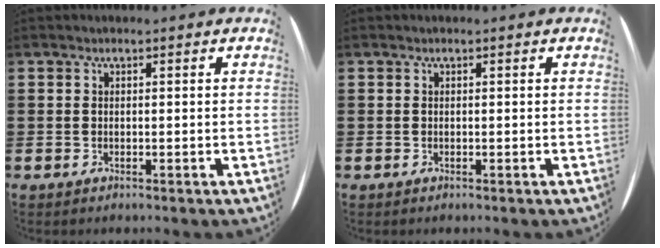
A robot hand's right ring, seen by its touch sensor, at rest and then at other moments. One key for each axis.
{"total": 0.0}